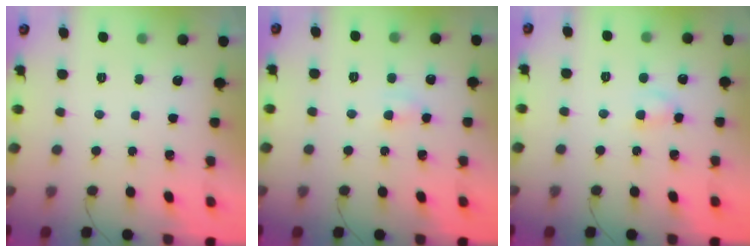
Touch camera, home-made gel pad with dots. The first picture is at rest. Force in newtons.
{"total": 3.3, "press": 3.0, "slide": 1.2}
{"total": 2.8, "press": 2.6, "slide": 1.2}